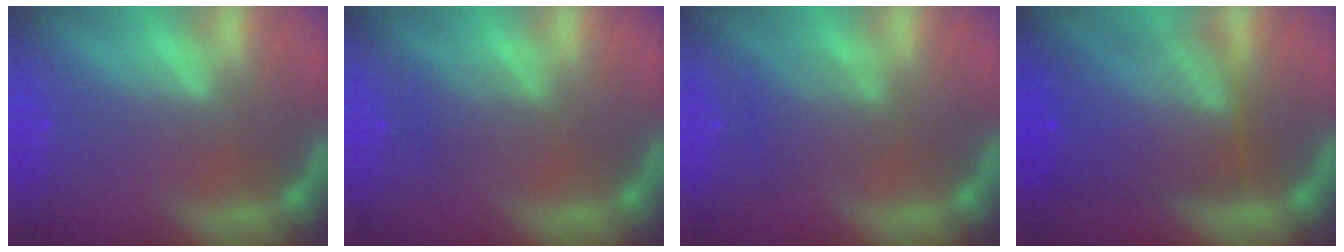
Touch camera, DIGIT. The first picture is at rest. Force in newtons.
{"total": 2.0}
{"total": 3.0}
{"total": 9.5}